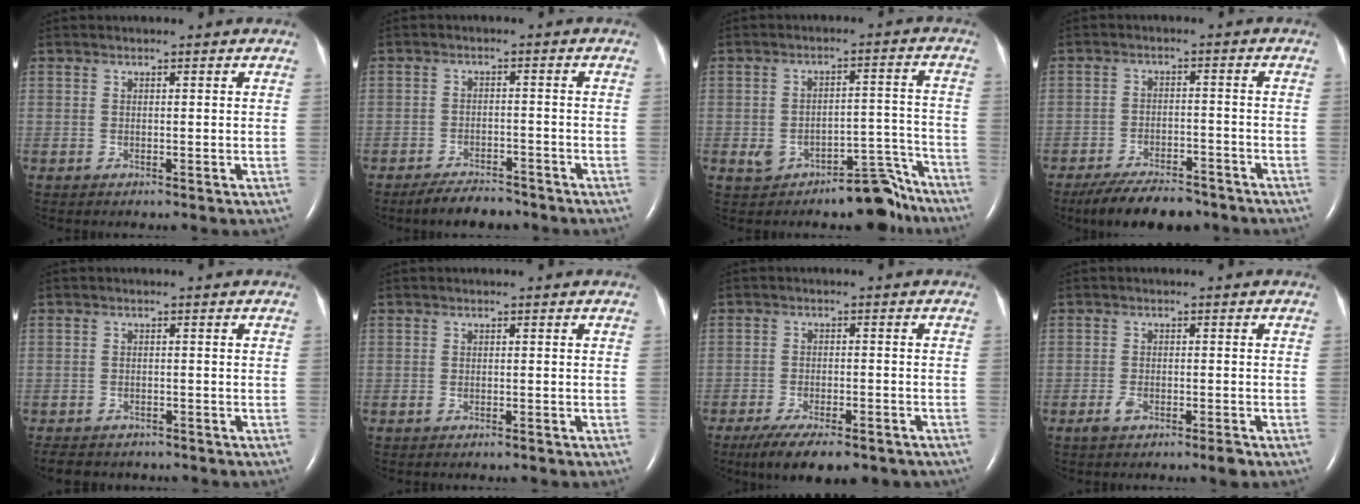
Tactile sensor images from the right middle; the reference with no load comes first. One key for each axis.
{"total": 5.1, "fx": -4.5, "fy": 1.6, "fz": 1.8, "tx": -0.034, "ty": -0.006, "tz": -0.072}
{"total": 7.9, "fx": -5.9, "fy": 3.6, "fz": 4.0, "tx": -0.040, "ty": 0.038, "tz": -0.081}
{"total": 10.2, "fx": -8.4, "fy": 3.5, "fz": 4.5, "tx": -0.069, "ty": -0.006, "tz": -0.131}
{"total": 6.9, "fx": -5.8, "fy": 2.8, "fz": 2.3, "tx": -0.038, "ty": -0.002, "tz": -0.073}
{"total": 0.6, "fx": -0.5, "fy": 0.1, "fz": 0.4, "tx": -0.012, "ty": -0.002, "tz": -0.007}
{"total": 12.5, "fx": -9.6, "fy": 3.7, "fz": 7.2, "tx": -0.111, "ty": -0.011, "tz": -0.135}
{"total": 4.1, "fx": -2.9, "fy": 0.2, "fz": 2.9, "tx": -0.055, "ty": -0.005, "tz": -0.053}